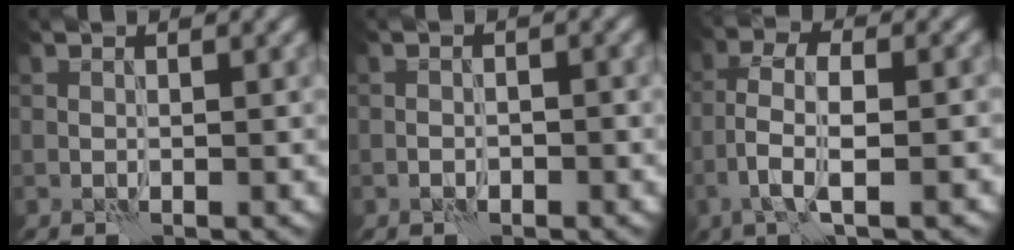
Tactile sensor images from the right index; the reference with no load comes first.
{"total": 1.1, "force": [-0.7, 0.7, 0.6], "torque": [-0.005, 0.007, -0.013]}
{"total": 4.9, "force": [-1.7, 1.5, 4.4], "torque": [-0.091, 0.007, -0.033]}